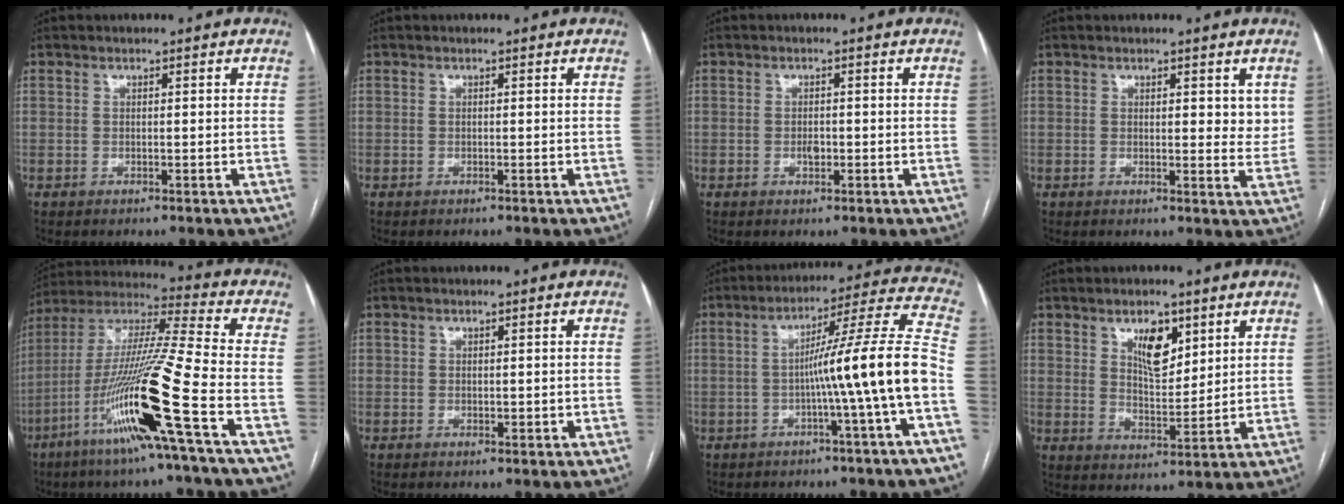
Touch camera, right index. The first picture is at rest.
{"total": 0.0}
{"total": 1.3, "force": [-0.3, 0.8, 1.0], "torque": [-0.018, 0.001, -0.004]}
{"total": 3.4, "force": [1.6, 1.5, 2.6], "torque": [-0.024, -0.011, 0.017]}
{"total": 19.4, "force": [-8.1, -1.6, 17.6], "torque": [-0.362, -0.029, -0.162]}
{"total": 0.9, "force": [0.2, 0.8, 0.5], "torque": [-0.006, 0.001, 0.005]}
{"total": 13.3, "force": [-3.2, -2.3, 12.7], "torque": [-0.177, 0.019, -0.054]}
{"total": 6.7, "force": [3.6, 2.8, 4.9], "torque": [-0.087, -0.002, 0.067]}